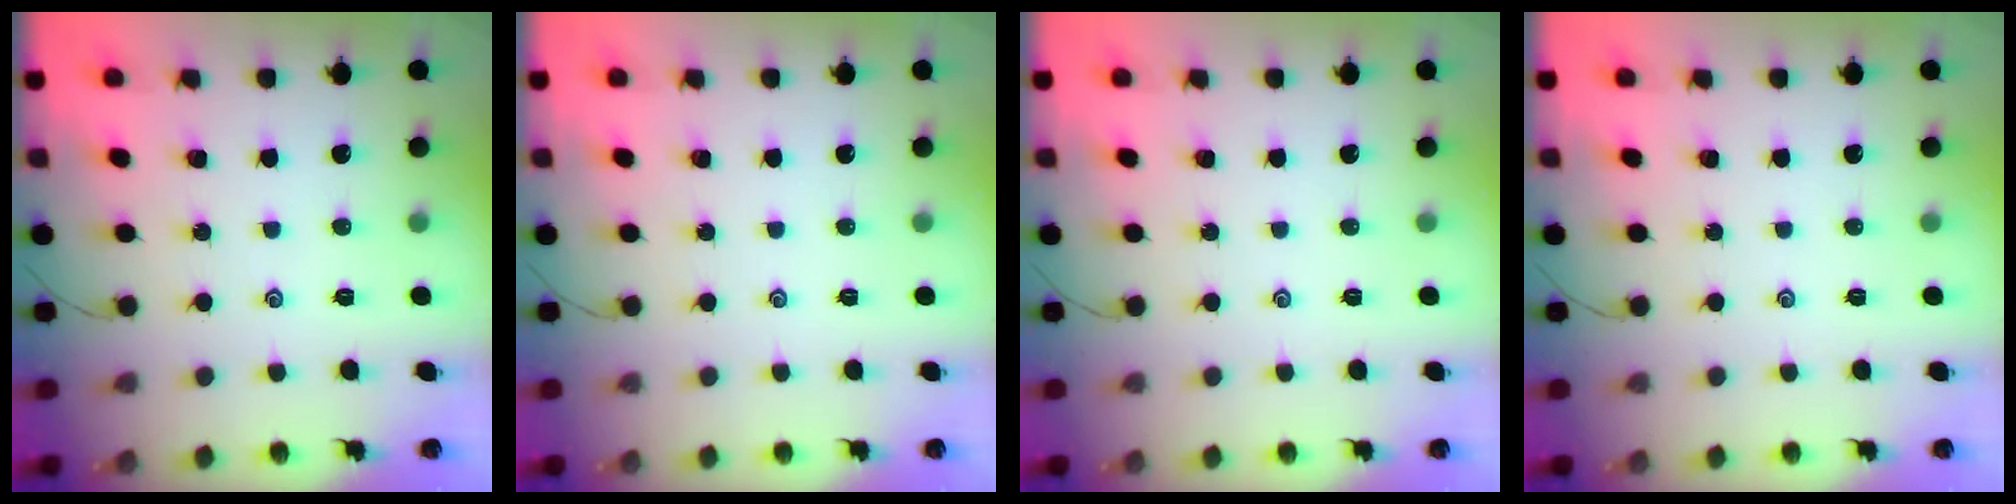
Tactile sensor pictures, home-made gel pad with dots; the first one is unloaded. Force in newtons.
{"total": 0.0}
{"total": 0.0}
{"total": 0.0}